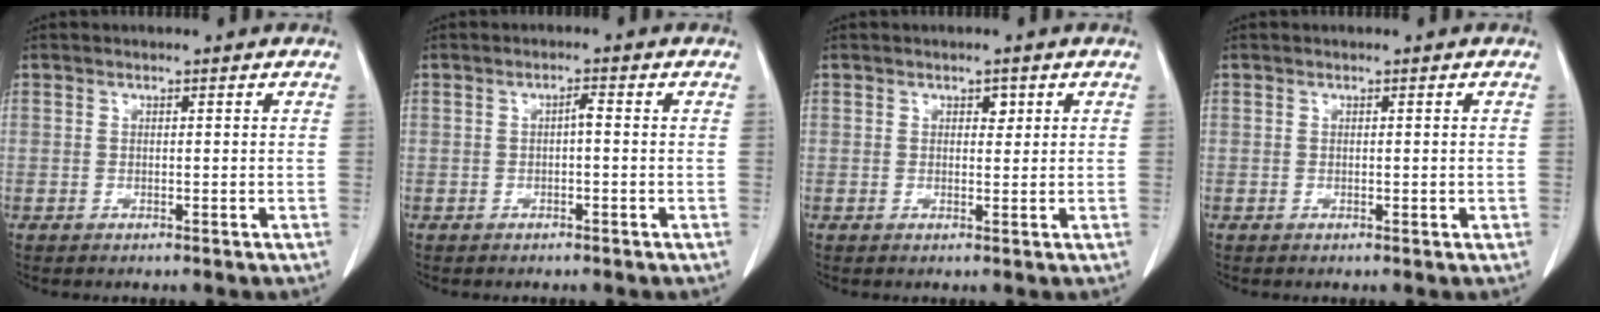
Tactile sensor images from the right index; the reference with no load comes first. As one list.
[{"total": 1.3, "force": [-0.1, 0.3, 1.3], "torque": [-0.021, 0.004, -0.002]}, {"total": 1.4, "force": [0.6, 0.8, 0.9], "torque": [-0.009, -0.001, 0.008]}, {"total": 0.5, "force": [0.0, 0.3, 0.5], "torque": [-0.006, -0.001, 0.003]}]